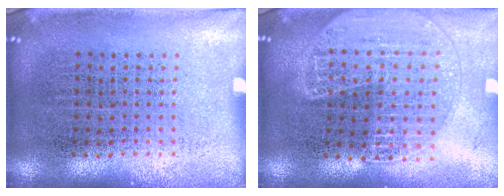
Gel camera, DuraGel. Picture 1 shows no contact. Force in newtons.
{"total": 1.8, "press": 1.7, "slide": 0.7}